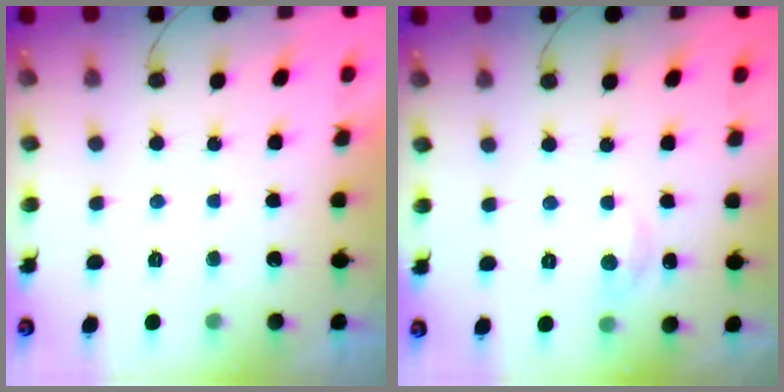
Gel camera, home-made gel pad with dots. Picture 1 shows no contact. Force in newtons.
{"total": 3.6, "press": 3.6, "slide": 0.5}